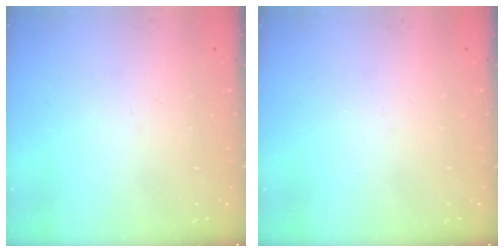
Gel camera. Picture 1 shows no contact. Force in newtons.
{"total": 0.0}